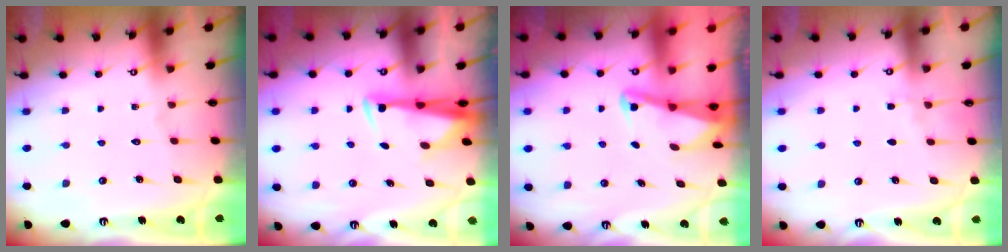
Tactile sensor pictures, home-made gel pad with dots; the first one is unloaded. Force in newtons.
{"total": 3.2, "press": 3.1, "slide": 0.7}
{"total": 2.1, "press": 2.0, "slide": 0.3}
{"total": 2.8, "press": 2.8, "slide": 0.5}